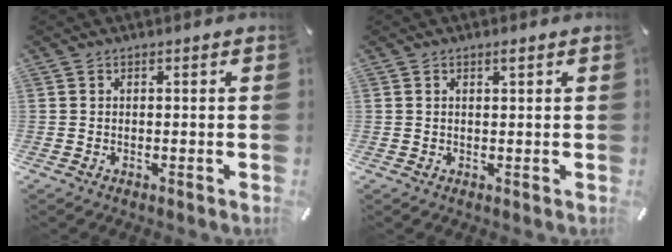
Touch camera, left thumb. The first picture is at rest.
{"total": 1.0, "force": [0.5, 0.2, 0.8], "torque": [-0.017, -0.001, 0.009]}